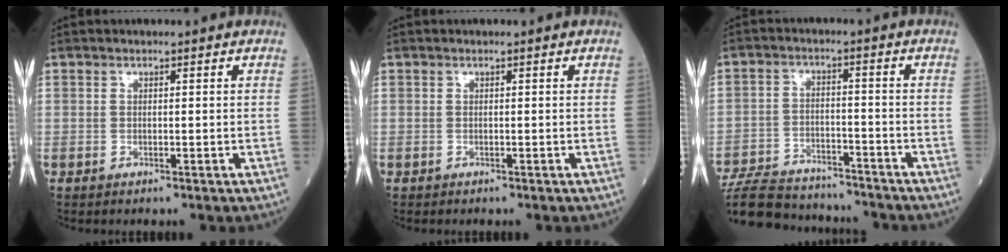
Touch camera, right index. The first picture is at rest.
{"total": 0.0}
{"total": 17.0, "force": [-15.4, 4.8, 5.4], "torque": [-0.131, 0.002, -0.236]}